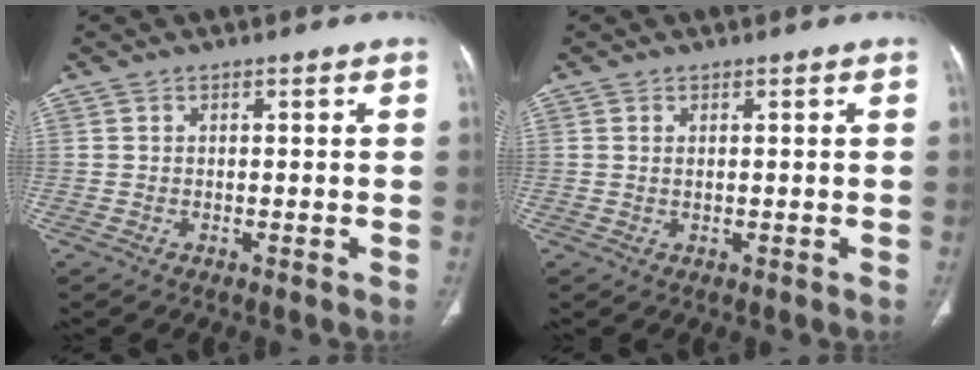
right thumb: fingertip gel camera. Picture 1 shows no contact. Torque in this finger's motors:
{"motor_torque": [-0.40, 0.15, 0.01, 0.73, 0.00]}